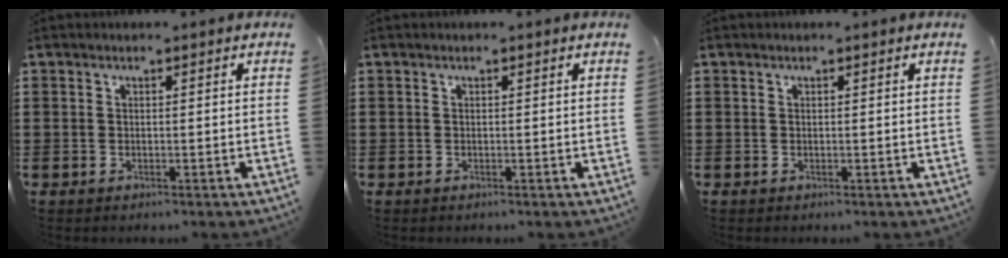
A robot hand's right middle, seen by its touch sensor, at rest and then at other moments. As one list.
[{"total": 0.0}, {"total": 0.0}]